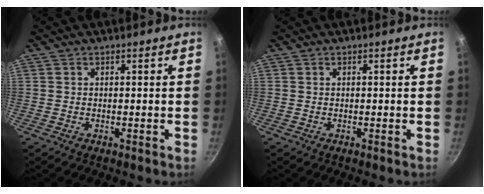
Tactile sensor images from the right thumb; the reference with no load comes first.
{"total": 0.0}